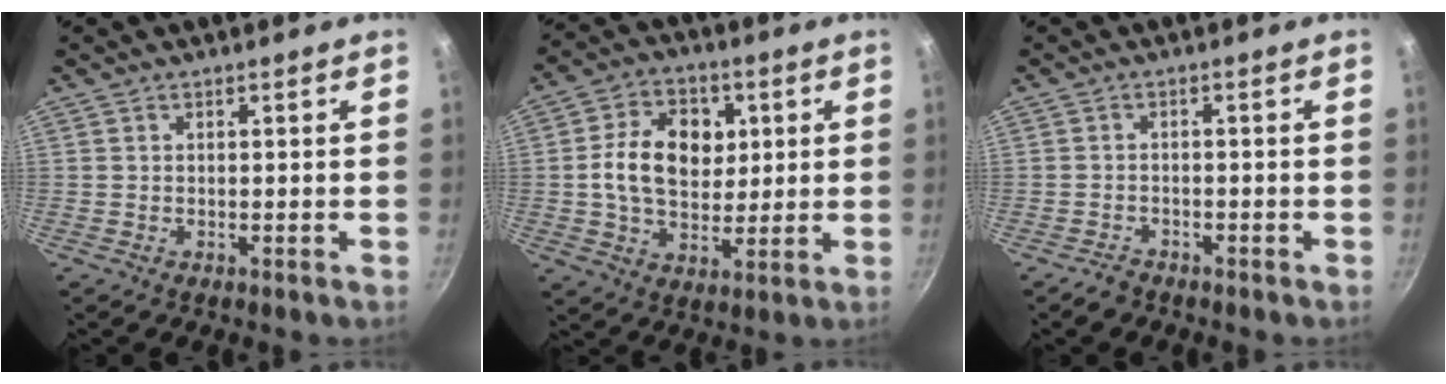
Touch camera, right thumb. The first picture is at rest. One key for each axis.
{"total": 13.4, "fx": 2.0, "fy": 9.8, "fz": 8.8, "tx": -0.120, "ty": 0.002, "tz": 0.027}
{"total": 2.1, "fx": -1.8, "fy": 1.0, "fz": 0.4, "tx": -0.004, "ty": 0.022, "tz": -0.027}